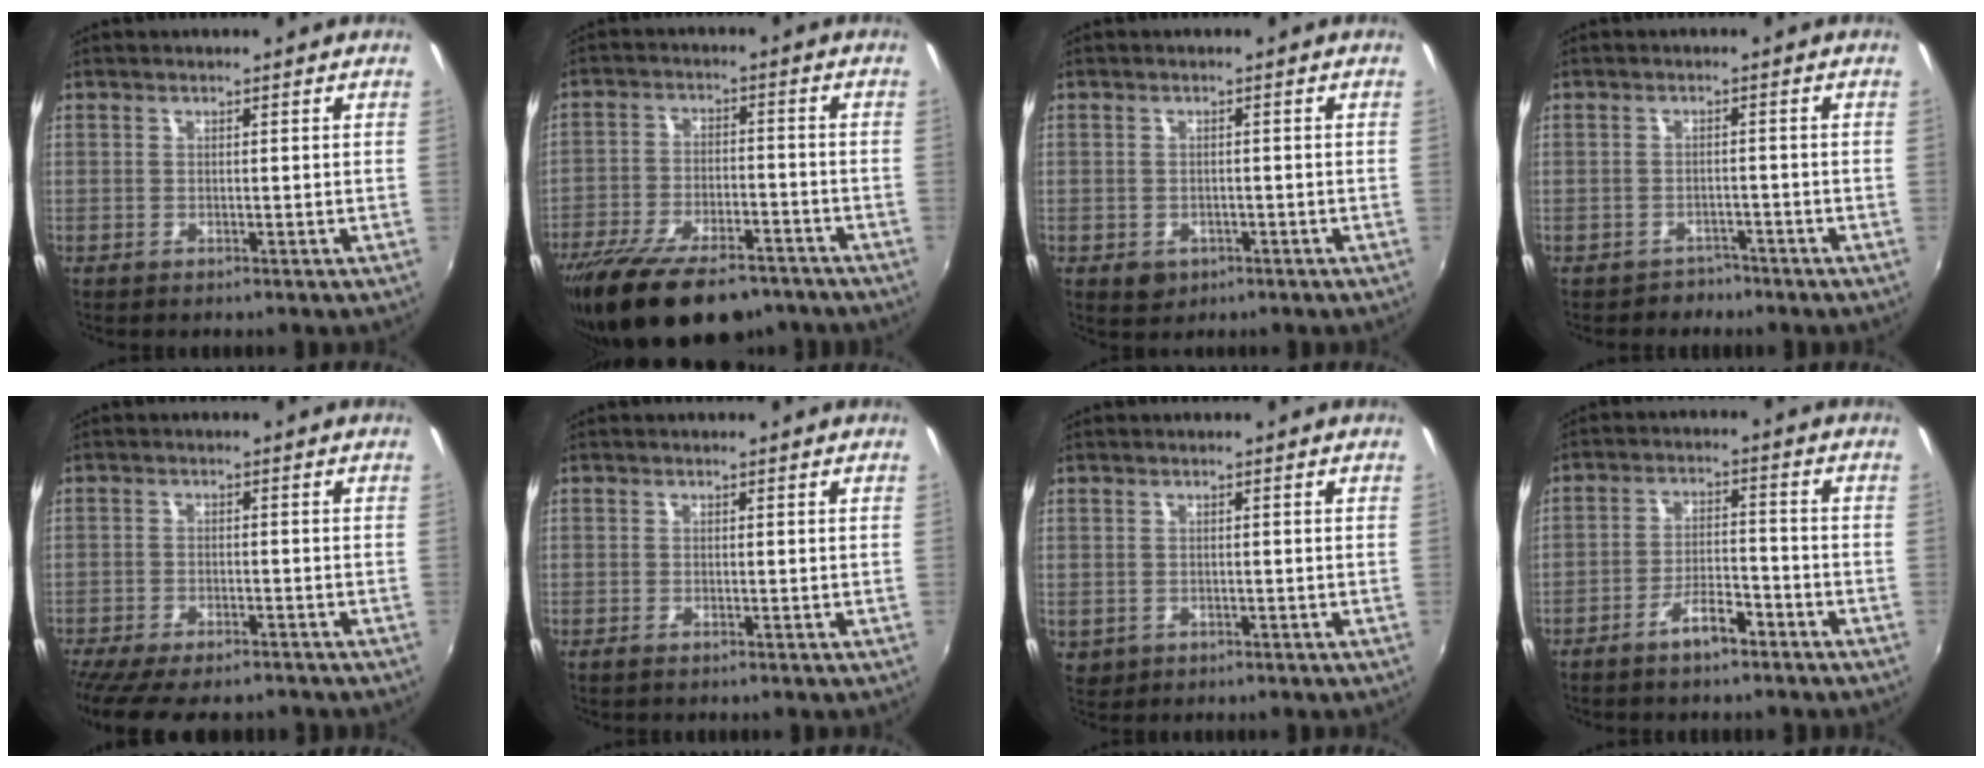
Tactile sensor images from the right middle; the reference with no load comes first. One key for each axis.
{"total": 18.3, "fx": -13.8, "fy": 6.7, "fz": 9.9, "tx": -0.201, "ty": -0.034, "tz": -0.217}
{"total": 3.1, "fx": -1.3, "fy": 2.5, "fz": 1.3, "tx": -0.027, "ty": -0.004, "tz": -0.013}
{"total": 3.1, "fx": -2.4, "fy": 2.0, "fz": -0.1, "tx": -0.005, "ty": 0.003, "tz": -0.036}
{"total": 11.9, "fx": -10.0, "fy": 3.1, "fz": 5.6, "tx": -0.127, "ty": -0.037, "tz": -0.159}
{"total": 0.6, "fx": -0.5, "fy": 0.0, "fz": 0.4, "tx": -0.008, "ty": -0.002, "tz": -0.010}
{"total": 2.4, "fx": -0.3, "fy": 2.2, "fz": 1.0, "tx": -0.022, "ty": -0.002, "tz": 0.002}
{"total": 5.7, "fx": -4.2, "fy": 1.9, "fz": 3.4, "tx": -0.074, "ty": 0.007, "tz": -0.068}